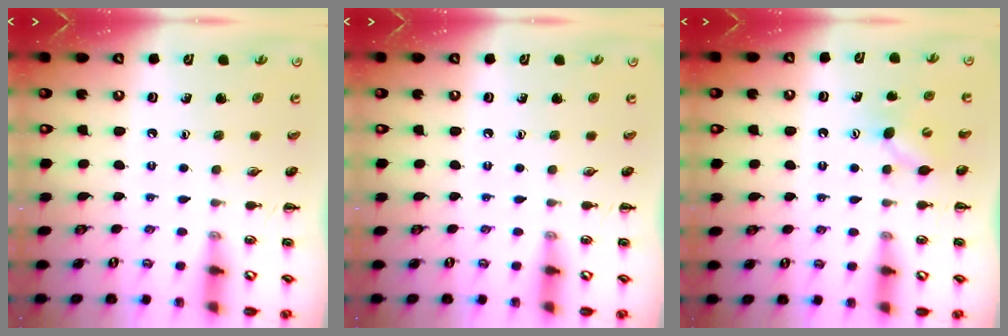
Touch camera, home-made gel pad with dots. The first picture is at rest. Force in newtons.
{"total": 0.0}
{"total": 5.4, "press": 5.3, "slide": 1.1}